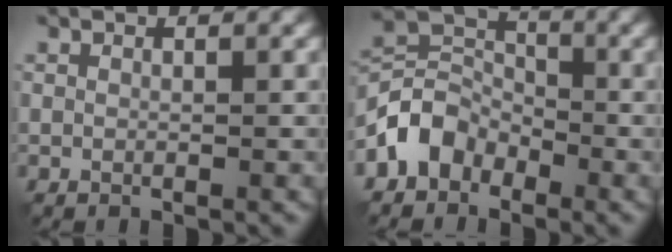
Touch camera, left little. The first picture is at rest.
{"total": 4.1, "force": [-2.5, 2.9, 1.3], "torque": [-0.023, 0.008, -0.060]}